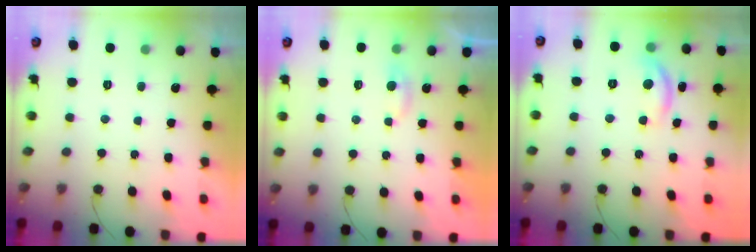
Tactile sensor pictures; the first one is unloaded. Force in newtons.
{"total": 2.7, "press": 2.7, "slide": 0.3}
{"total": 9.8, "press": 9.8, "slide": 0.5}